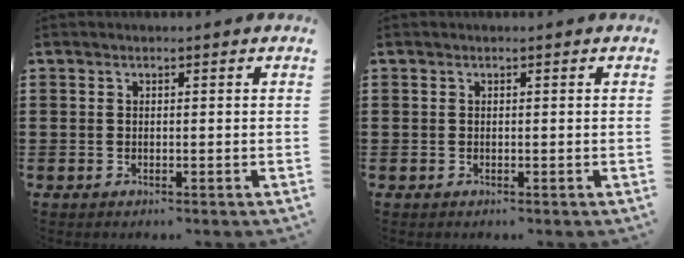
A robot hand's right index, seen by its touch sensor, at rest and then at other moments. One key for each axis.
{"total": 0.0}